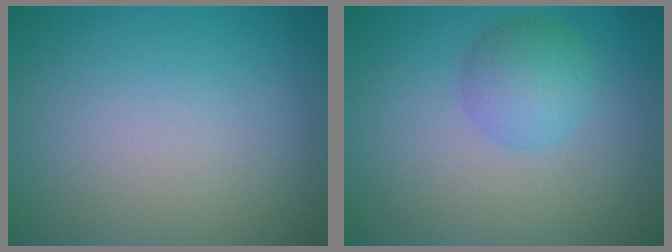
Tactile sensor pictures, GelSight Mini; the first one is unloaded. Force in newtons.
{"total": 3.0, "press": 2.9, "slide": 0.2}